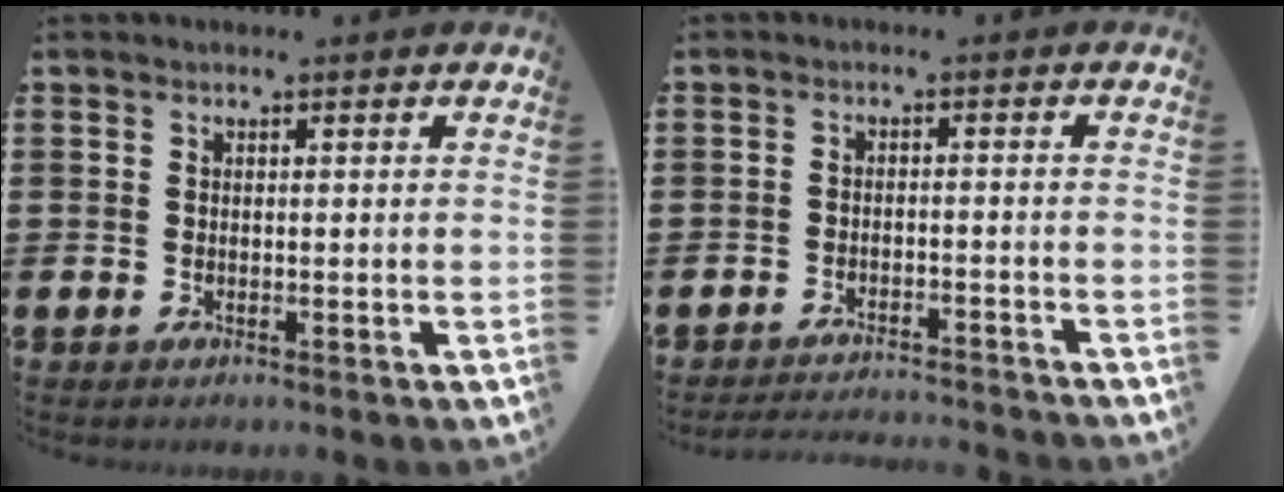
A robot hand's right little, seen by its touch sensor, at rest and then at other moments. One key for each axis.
{"total": 2.4, "fx": -2.4, "fy": -0.2, "fz": 0.1, "tx": -0.003, "ty": 0.002, "tz": -0.051}